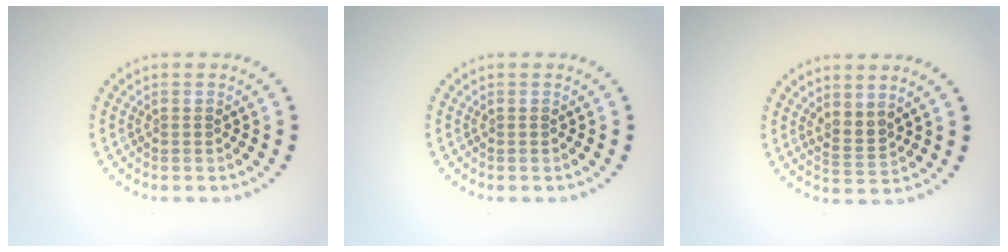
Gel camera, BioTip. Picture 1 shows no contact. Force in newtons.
{"total": 0.0}
{"total": 2.0, "press": 1.5, "slide": 1.4}